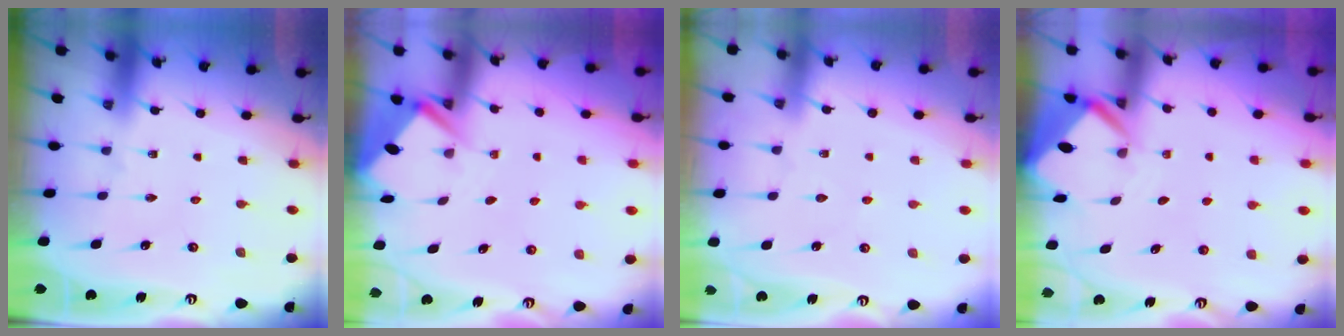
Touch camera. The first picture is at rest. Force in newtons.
{"total": 2.8, "press": 2.8, "slide": 0.4}
{"total": 4.4, "press": 4.3, "slide": 0.7}
{"total": 3.5, "press": 3.5, "slide": 0.2}